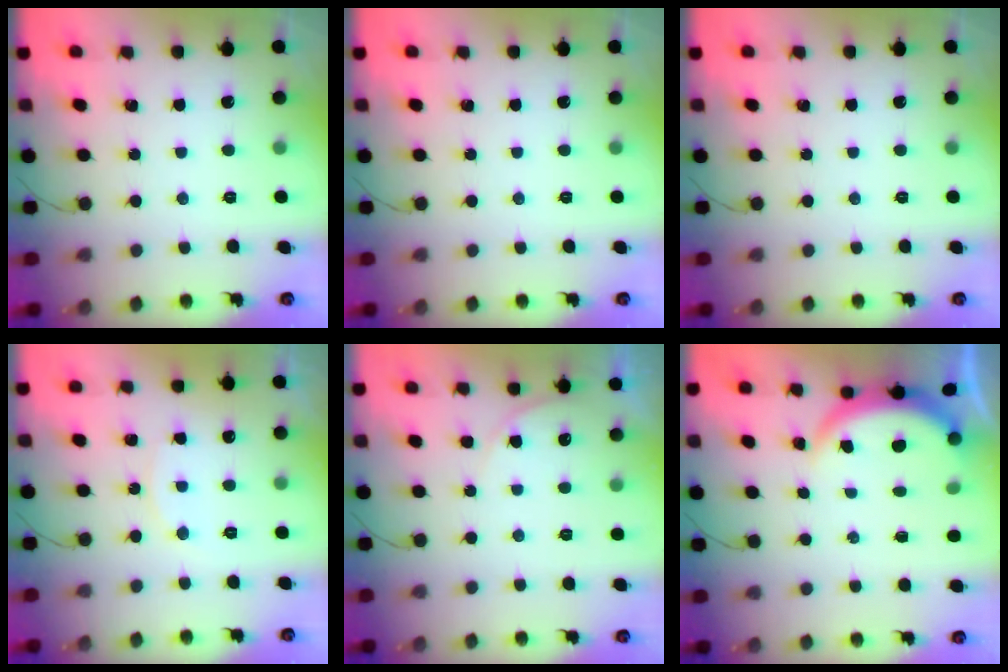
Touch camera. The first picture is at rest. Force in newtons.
{"total": 0.0}
{"total": 0.0}
{"total": 7.0, "press": 7.0, "slide": 0.4}
{"total": 4.5, "press": 4.5, "slide": 0.6}
{"total": 3.8, "press": 3.8, "slide": 0.3}